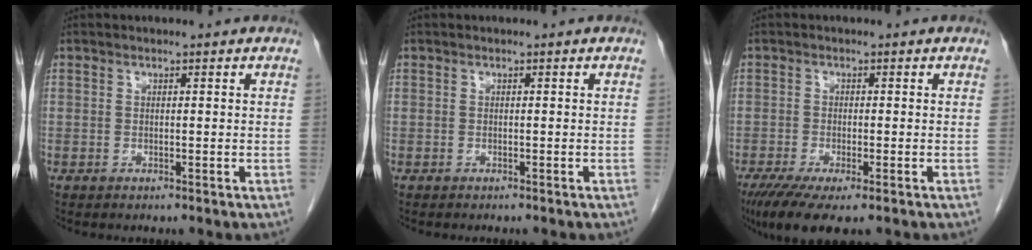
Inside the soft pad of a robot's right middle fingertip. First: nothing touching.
{"total": 1.1, "force": [-1.0, 0.1, 0.5], "torque": [-0.004, 0.000, -0.013]}
{"total": 7.6, "force": [-5.1, 1.5, 5.5], "torque": [-0.088, -0.019, -0.084]}